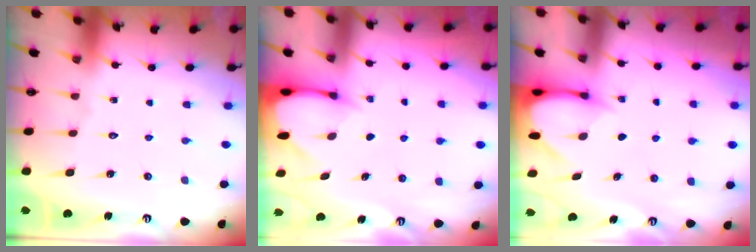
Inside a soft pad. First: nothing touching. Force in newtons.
{"total": 2.4, "press": 2.4, "slide": 0.3}
{"total": 3.4, "press": 3.4, "slide": 0.3}